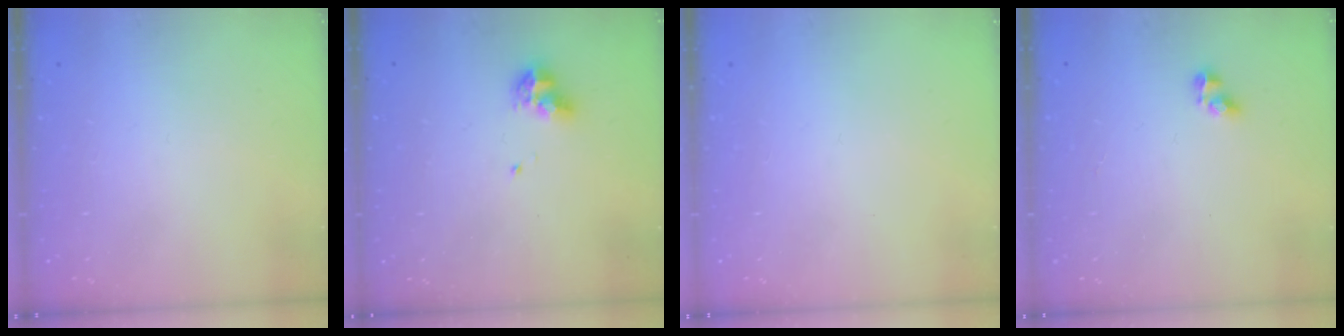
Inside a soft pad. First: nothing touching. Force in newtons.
{"total": 8.5, "press": 8.4, "slide": 0.9}
{"total": 0.0}
{"total": 2.9, "press": 2.6, "slide": 1.1}